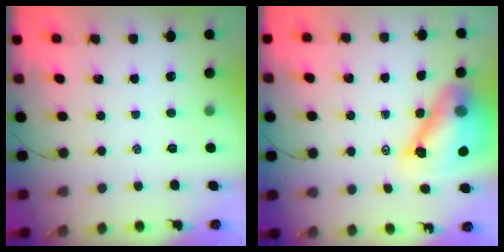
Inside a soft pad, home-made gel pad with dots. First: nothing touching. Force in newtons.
{"total": 14.8, "press": 14.1, "slide": 4.4}